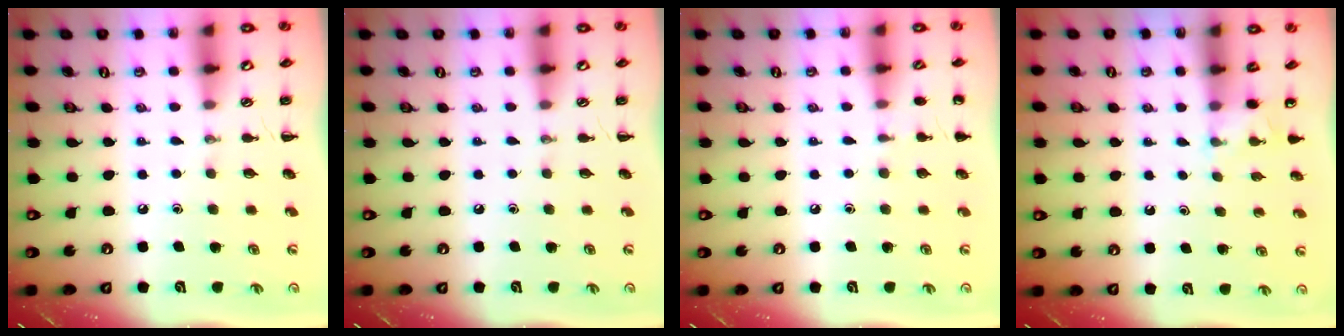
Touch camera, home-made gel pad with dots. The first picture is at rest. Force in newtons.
{"total": 0.0}
{"total": 4.7, "press": 4.5, "slide": 1.4}
{"total": 2.2, "press": 2.2, "slide": 0.6}